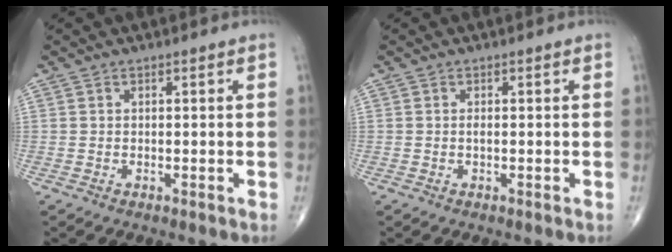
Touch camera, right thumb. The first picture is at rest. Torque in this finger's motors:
{"motor_torque": [0.69, 0.47, 0.10, -0.29, 0.07]}